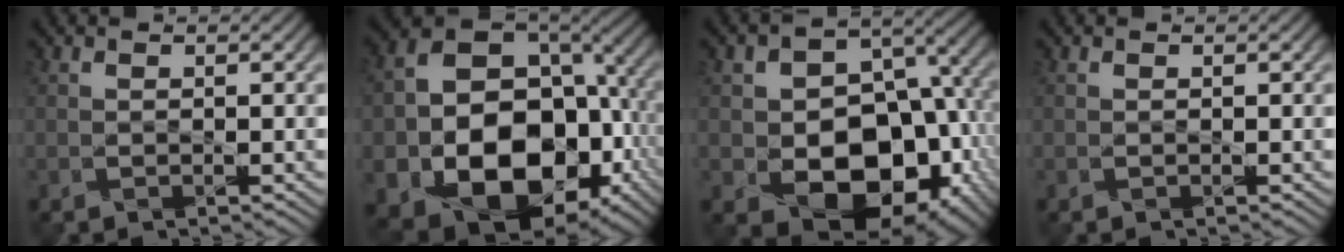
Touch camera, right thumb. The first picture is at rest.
{"total": 20.5, "force": [-5.0, 15.1, 12.9], "torque": [-0.249, -0.062, -0.043]}
{"total": 16.8, "force": [-3.2, 12.6, 10.8], "torque": [-0.142, -0.032, -0.044]}
{"total": 0.0}